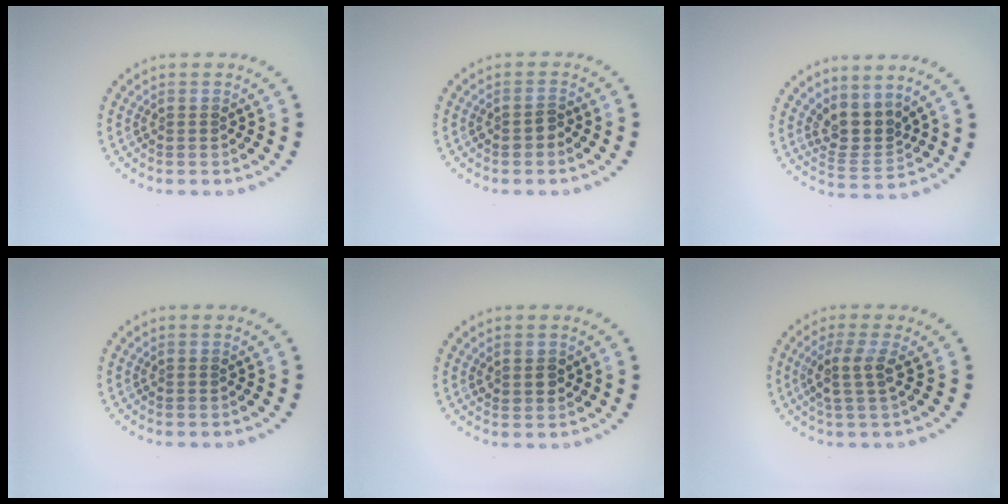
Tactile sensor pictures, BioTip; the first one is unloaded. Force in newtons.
{"total": 1.1, "press": 1.1, "slide": 0.4}
{"total": 3.3, "press": 2.5, "slide": 2.1}
{"total": 0.0}
{"total": 1.5, "press": 1.4, "slide": 0.4}
{"total": 2.5, "press": 2.0, "slide": 1.6}